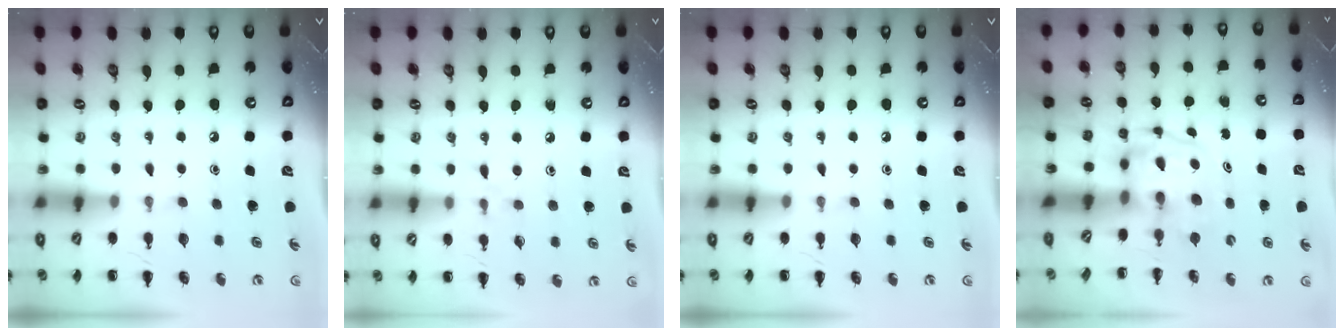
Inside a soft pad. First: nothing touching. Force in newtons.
{"total": 5.1, "press": 4.7, "slide": 1.9}
{"total": 0.0}
{"total": 4.0, "press": 3.9, "slide": 0.7}